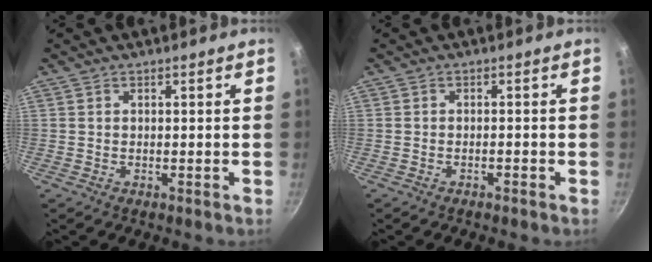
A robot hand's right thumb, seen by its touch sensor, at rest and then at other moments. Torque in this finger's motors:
{"motor_torque": [-0.50, -0.23, -0.46, 0.40, -0.02]}